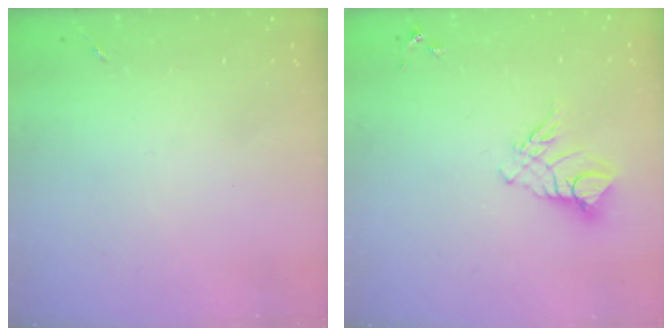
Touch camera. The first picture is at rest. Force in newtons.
{"total": 10.4, "press": 10.3, "slide": 0.7}